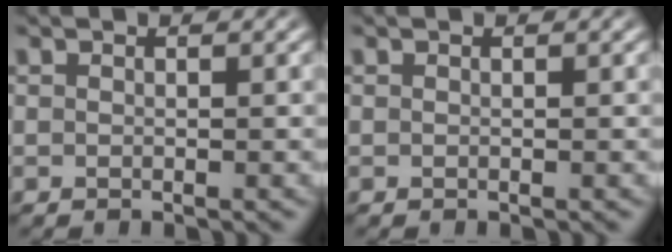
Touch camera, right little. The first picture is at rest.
{"total": 0.0}